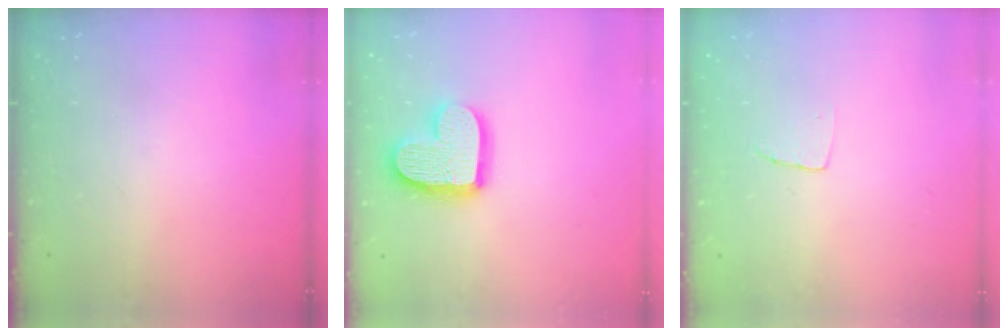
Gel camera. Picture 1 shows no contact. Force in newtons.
{"total": 15.6, "press": 15.5, "slide": 1.3}
{"total": 2.9, "press": 2.9, "slide": 0.1}